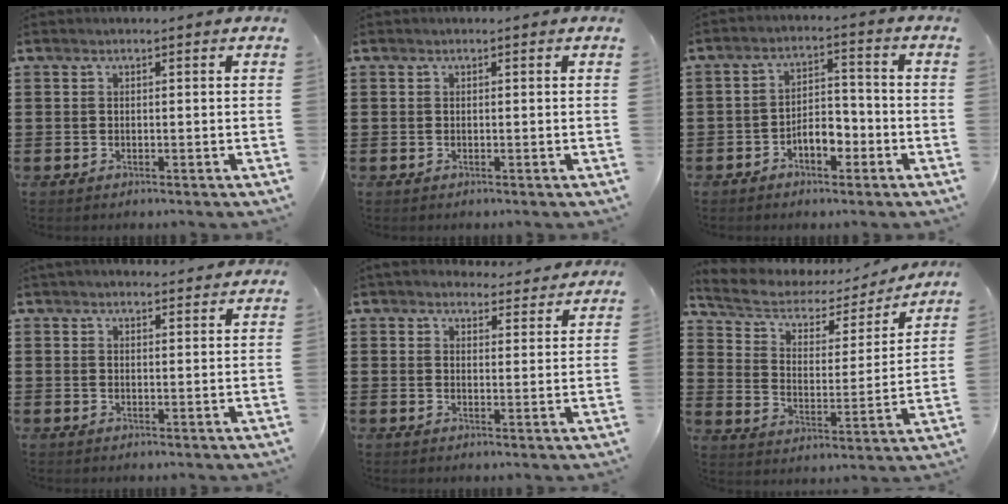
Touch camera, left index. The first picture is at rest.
{"total": 0.0}
{"total": 5.0, "force": [-2.8, 2.5, 3.3], "torque": [-0.057, 0.011, -0.053]}
{"total": 1.8, "force": [1.8, 0.4, 0.3], "torque": [-0.009, 0.001, 0.035]}
{"total": 3.8, "force": [3.6, 1.0, 0.7], "torque": [-0.018, -0.013, 0.066]}
{"total": 4.9, "force": [3.6, 2.6, 2.0], "torque": [-0.063, -0.018, 0.056]}